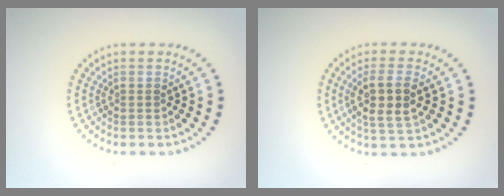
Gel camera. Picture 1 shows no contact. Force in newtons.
{"total": 3.5, "press": 3.3, "slide": 1.2}